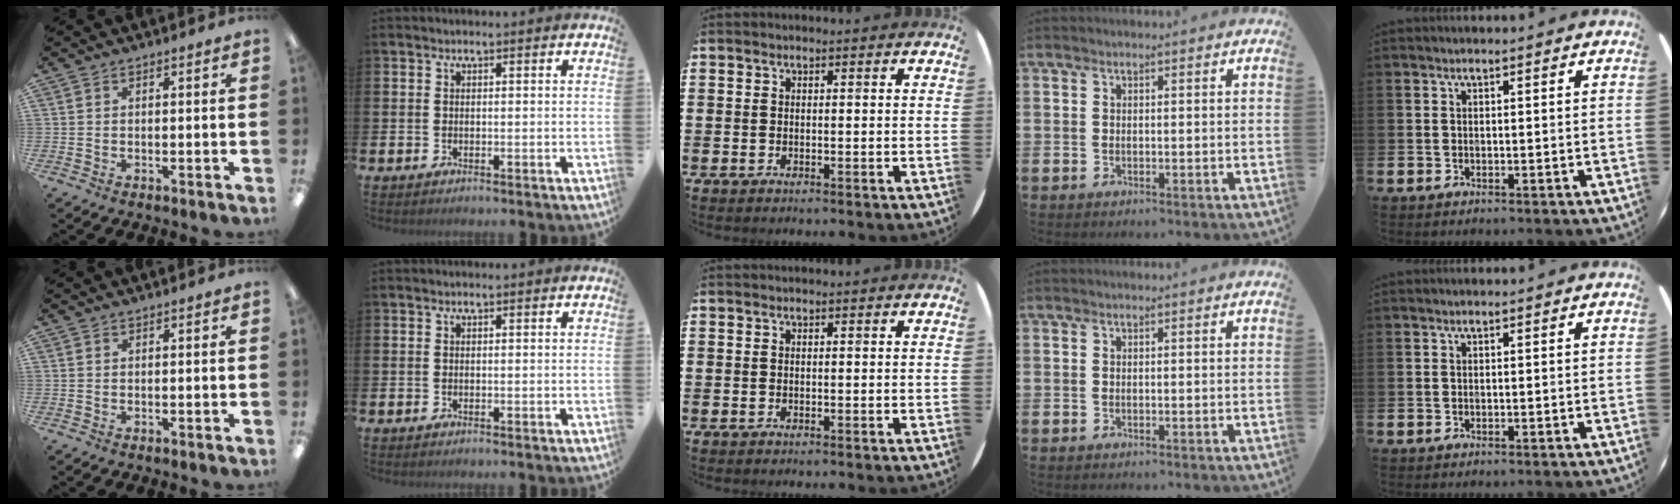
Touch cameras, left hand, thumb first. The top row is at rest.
{}